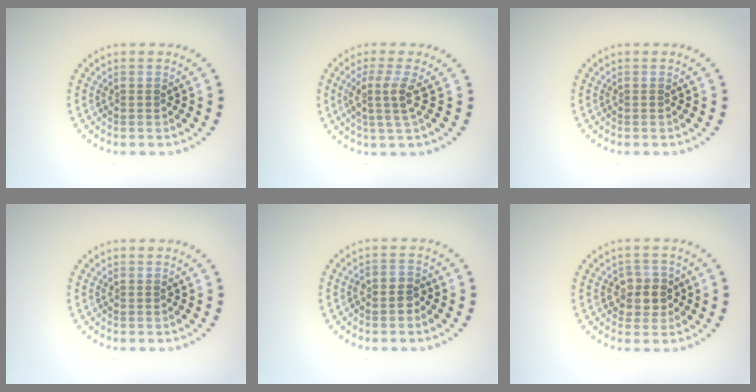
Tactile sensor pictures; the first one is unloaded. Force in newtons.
{"total": 2.6, "press": 2.0, "slide": 1.7}
{"total": 0.0}
{"total": 0.0}
{"total": 1.3, "press": 1.1, "slide": 0.7}
{"total": 2.6, "press": 2.4, "slide": 1.1}